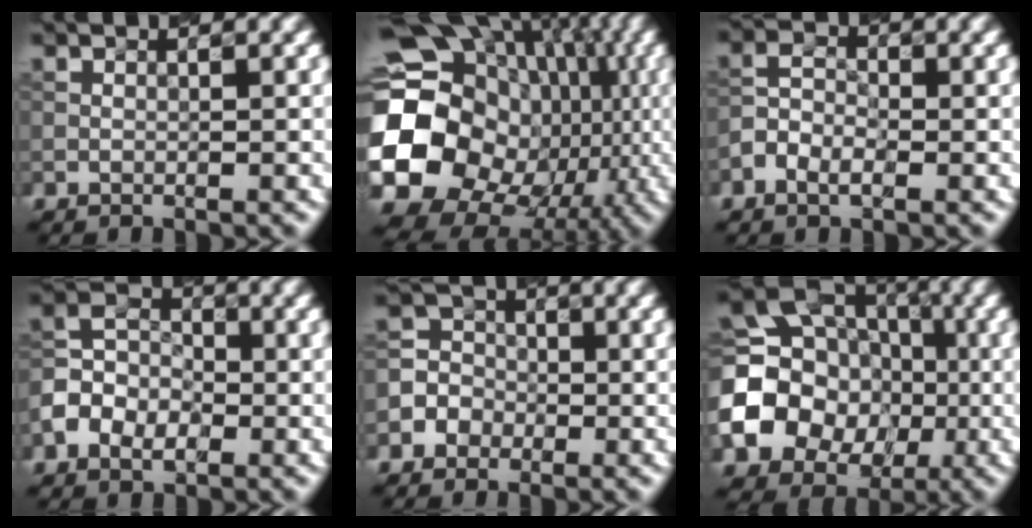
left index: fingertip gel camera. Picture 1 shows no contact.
{"total": 20.6, "force": [-1.7, 17.7, 10.4], "torque": [-0.187, -0.019, -0.047]}
{"total": 2.7, "force": [-1.2, 1.6, 1.8], "torque": [-0.037, 0.007, -0.032]}
{"total": 4.8, "force": [-1.8, 3.5, 2.8], "torque": [-0.056, 0.006, -0.039]}
{"total": 3.6, "force": [-1.6, 3.2, 0.8], "torque": [0.013, 0.011, -0.039]}
{"total": 12.9, "force": [-2.0, 11.2, 5.9], "torque": [-0.136, -0.013, -0.057]}